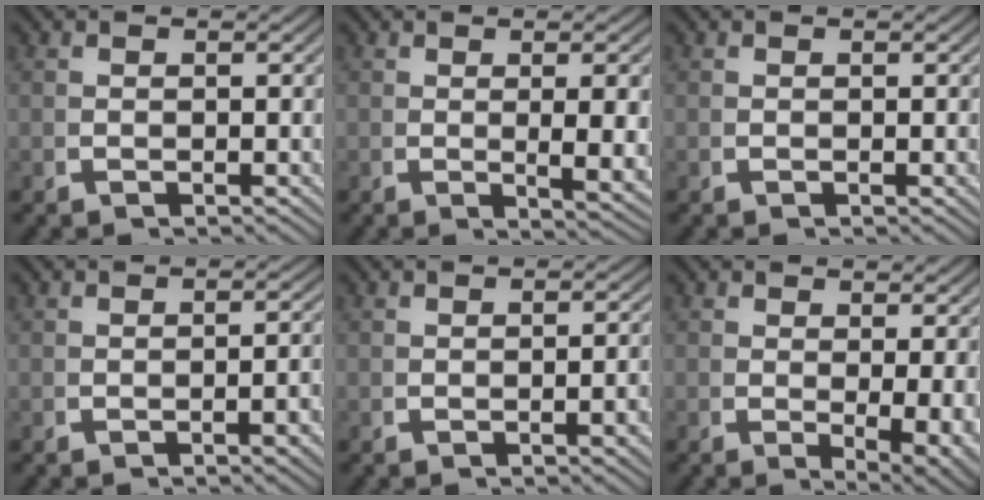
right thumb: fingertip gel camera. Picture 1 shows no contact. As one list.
[{"total": 5.2, "force": [-0.2, 1.4, 5.0], "torque": [-0.072, -0.005, 0.005]}, {"total": 0.0}, {"total": 2.3, "force": [-1.0, 0.3, 2.0], "torque": [-0.027, 0.008, -0.015]}, {"total": 2.0, "force": [-0.7, 0.3, 1.9], "torque": [-0.025, 0.008, -0.011]}, {"total": 4.4, "force": [-0.7, 1.7, 4.0], "torque": [-0.063, -0.024, 0.003]}]